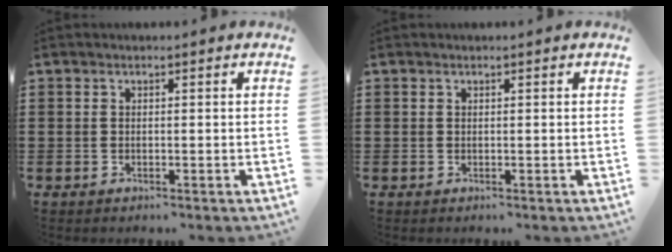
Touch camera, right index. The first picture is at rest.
{"total": 0.0}